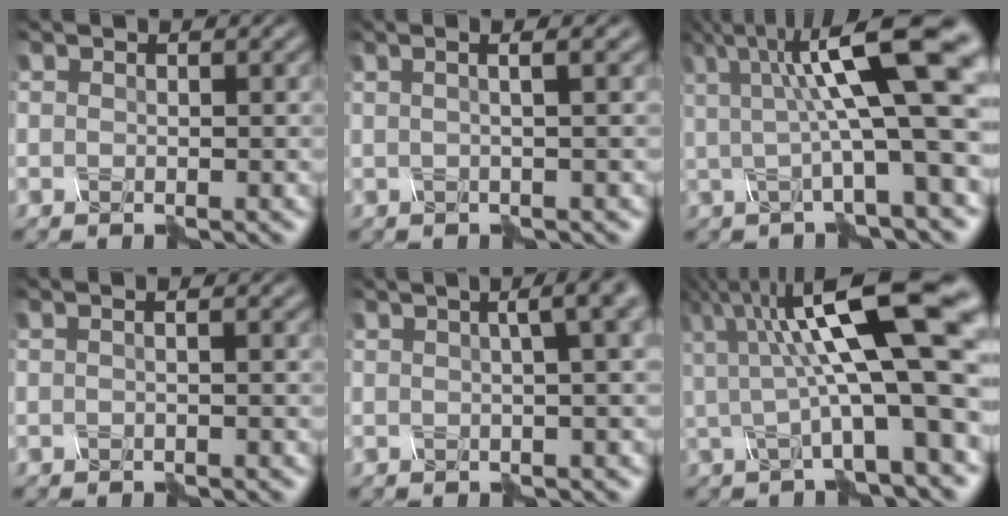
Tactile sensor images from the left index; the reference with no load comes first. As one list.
[{"total": 1.7, "force": [0.2, -0.3, 1.7], "torque": [-0.035, -0.005, 0.003]}, {"total": 9.0, "force": [1.0, 1.6, 8.8], "torque": [-0.165, -0.018, 0.051]}, {"total": 0.9, "force": [-0.3, 0.2, 0.8], "torque": [-0.013, -0.002, -0.008]}, {"total": 4.6, "force": [1.1, 1.4, 4.2], "torque": [-0.029, 0.025, 0.017]}, {"total": 11.2, "force": [0.8, 2.3, 10.9], "torque": [-0.199, -0.017, 0.045]}]